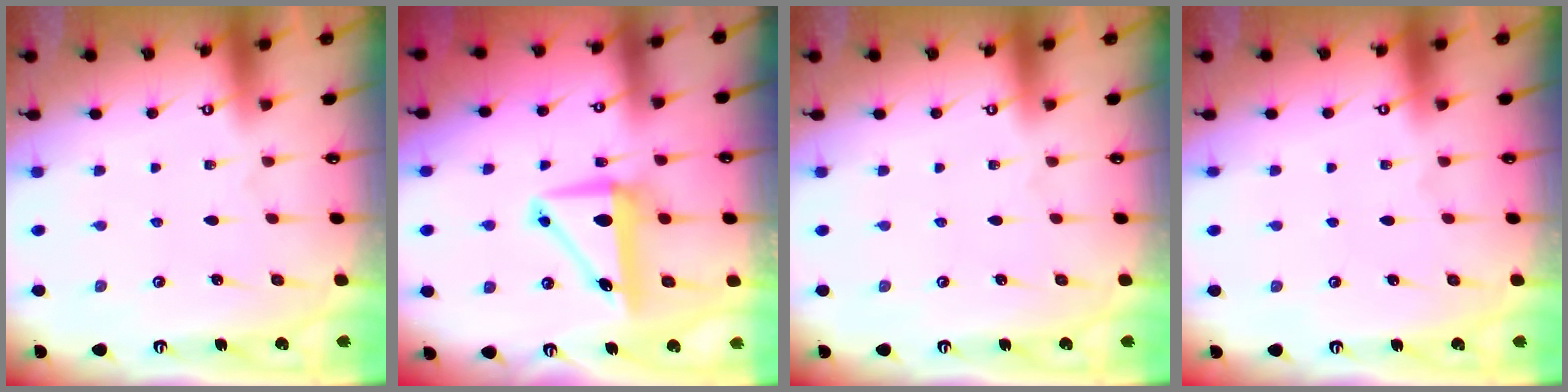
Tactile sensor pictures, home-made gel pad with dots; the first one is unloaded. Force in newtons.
{"total": 8.4, "press": 7.8, "slide": 3.1}
{"total": 0.0}
{"total": 0.0}